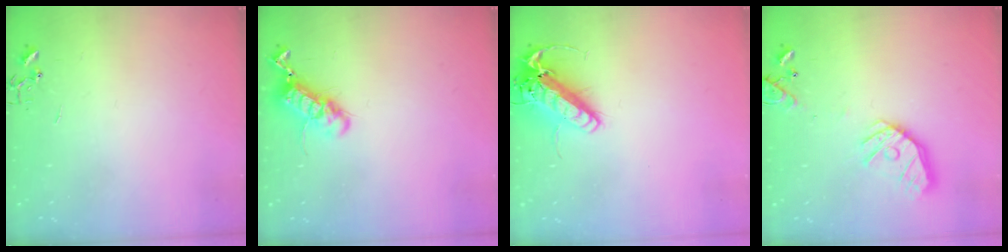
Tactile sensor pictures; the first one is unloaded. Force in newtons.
{"total": 12.7, "press": 12.6, "slide": 1.6}
{"total": 15.6, "press": 15.3, "slide": 3.2}
{"total": 15.8, "press": 15.5, "slide": 2.5}